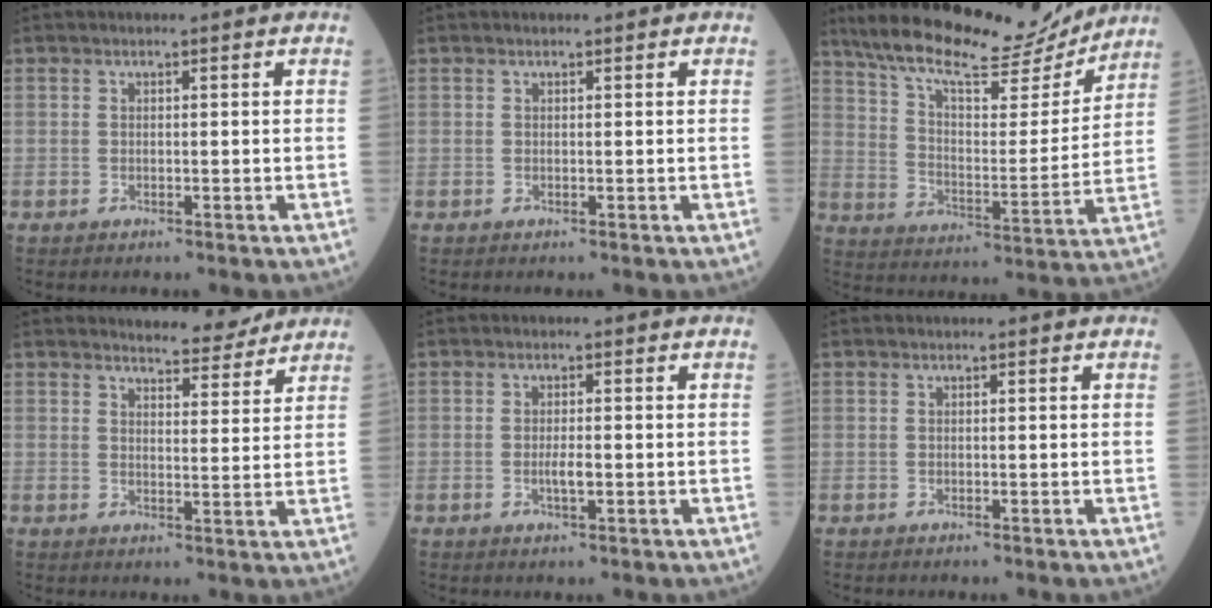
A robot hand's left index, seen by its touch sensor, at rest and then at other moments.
{"total": 0.0}
{"total": 20.4, "force": [17.5, 4.4, 9.5], "torque": [-0.163, 0.007, 0.270]}
{"total": 5.8, "force": [5.6, 1.1, 1.1], "torque": [-0.022, -0.006, 0.072]}
{"total": 2.0, "force": [-0.5, 0.4, 1.8], "torque": [-0.037, -0.001, -0.009]}
{"total": 0.0}